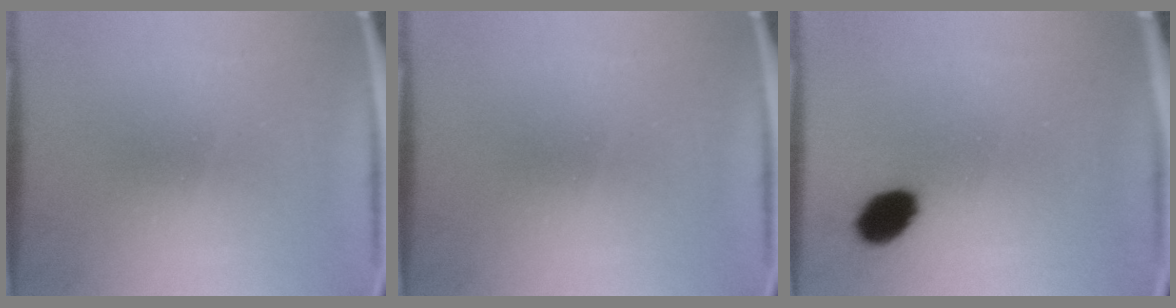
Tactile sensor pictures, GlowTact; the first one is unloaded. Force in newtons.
{"total": 0.0}
{"total": 6.7}